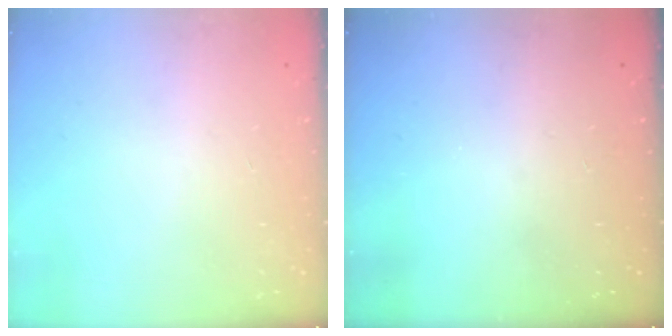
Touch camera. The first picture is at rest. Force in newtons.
{"total": 0.0}